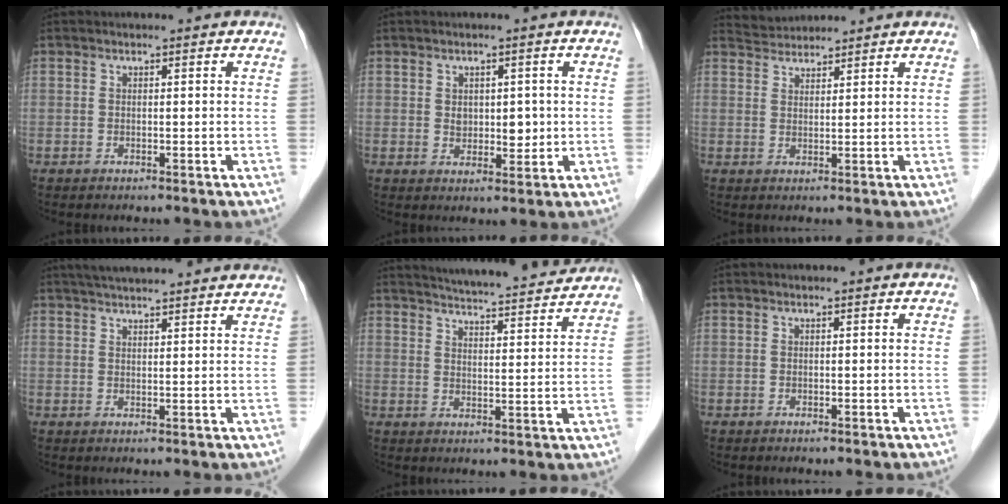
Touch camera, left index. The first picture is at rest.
{"total": 3.4, "force": [0.3, 2.4, 2.4], "torque": [-0.033, 0.001, 0.012]}
{"total": 3.2, "force": [3.2, 0.2, -0.4], "torque": [-0.005, 0.024, 0.063]}
{"total": 14.3, "force": [12.9, 1.3, 6.0], "torque": [-0.093, 0.038, 0.170]}
{"total": 16.5, "force": [15.6, 1.2, 5.4], "torque": [-0.086, -0.002, 0.207]}
{"total": 0.0}